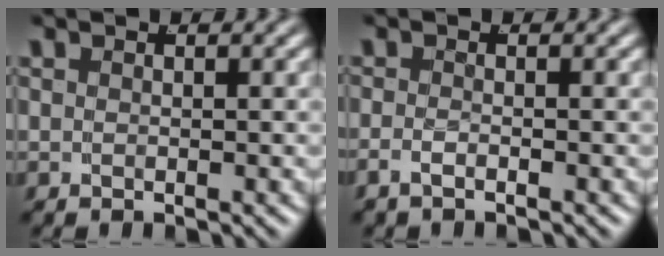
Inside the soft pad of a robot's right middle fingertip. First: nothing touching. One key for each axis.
{"total": 1.1, "fx": -0.9, "fy": 0.2, "fz": 0.7, "tx": -0.024, "ty": -0.004, "tz": -0.015}